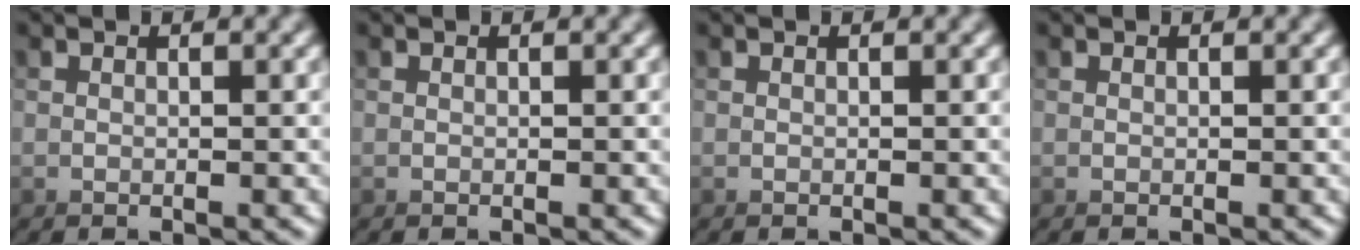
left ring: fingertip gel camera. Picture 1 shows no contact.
{"total": 0.0}
{"total": 0.0}
{"total": 0.0}